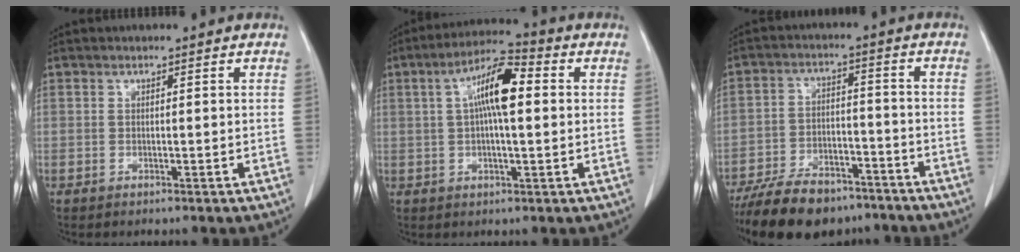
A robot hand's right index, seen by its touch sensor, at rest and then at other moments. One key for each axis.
{"total": 9.5, "fx": 1.7, "fy": 2.2, "fz": 9.1, "tx": -0.168, "ty": 0.024, "tz": 0.022}
{"total": 14.8, "fx": -11.9, "fy": 5.8, "fz": 6.6, "tx": -0.111, "ty": 0.001, "tz": -0.187}